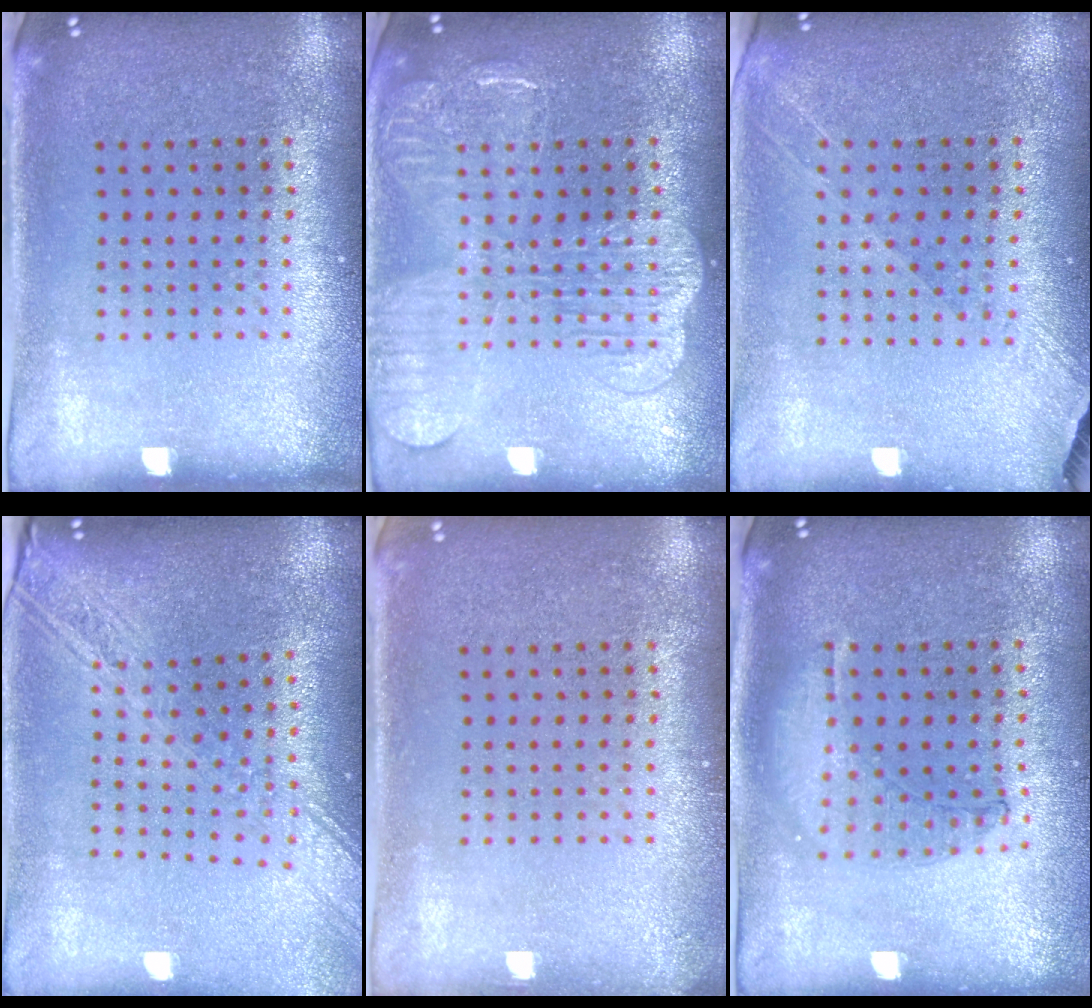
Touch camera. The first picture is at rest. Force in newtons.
{"total": 3.9, "press": 3.8, "slide": 0.5}
{"total": 1.3, "press": 1.2, "slide": 0.6}
{"total": 2.4, "press": 2.0, "slide": 1.4}
{"total": 0.6, "press": 0.6, "slide": 0.0}
{"total": 0.9, "press": 0.9, "slide": 0.2}